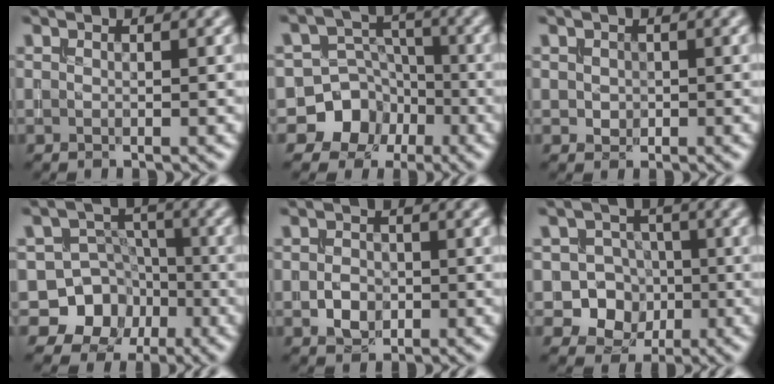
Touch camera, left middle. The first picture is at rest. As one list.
[{"total": 7.0, "force": [-3.4, 6.0, 0.9], "torque": [0.012, 0.002, -0.084]}, {"total": 0.7, "force": [0.1, 0.7, 0.1], "torque": [0.000, -0.002, 0.004]}, {"total": 8.6, "force": [-3.6, 7.6, 1.5], "torque": [-0.010, 0.002, -0.082]}, {"total": 2.0, "force": [-0.5, 1.6, 1.1], "torque": [-0.018, -0.001, -0.013]}, {"total": 6.1, "force": [-1.6, 5.7, 1.8], "torque": [-0.011, 0.013, -0.047]}]